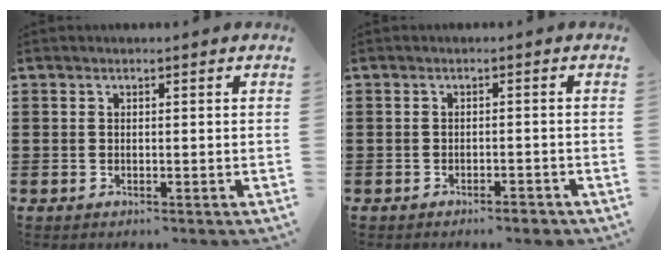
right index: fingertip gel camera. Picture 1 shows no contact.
{"total": 1.4, "force": [-1.3, 0.1, 0.6], "torque": [-0.017, -0.003, -0.024]}